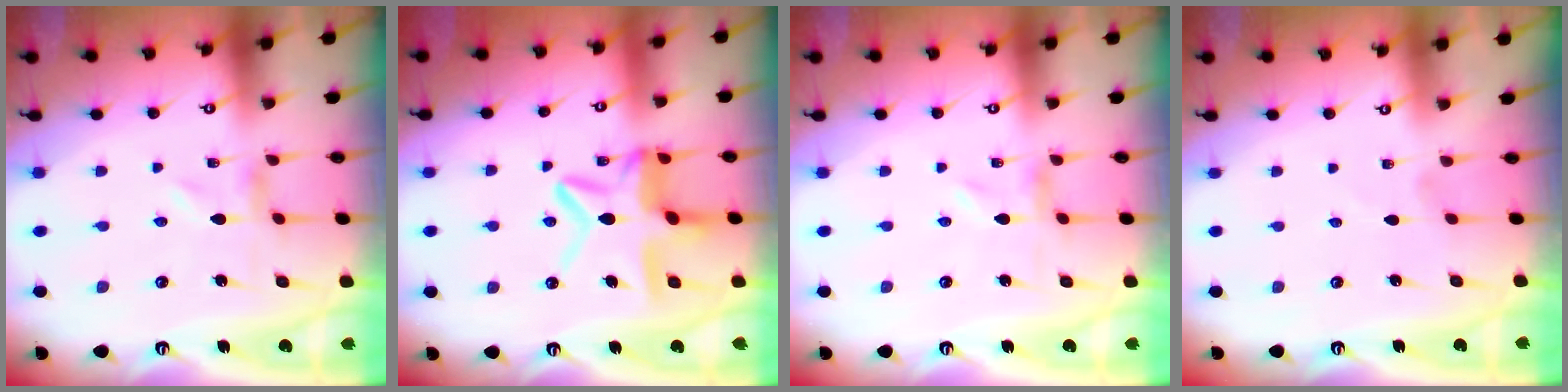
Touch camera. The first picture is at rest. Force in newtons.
{"total": 13.7, "press": 13.6, "slide": 1.3}
{"total": 0.0}
{"total": 1.2, "press": 1.2, "slide": 0.1}